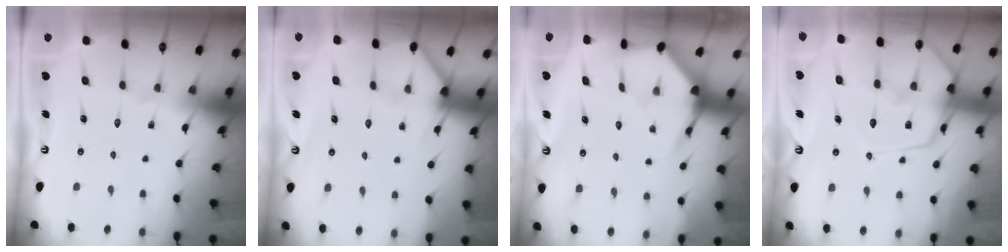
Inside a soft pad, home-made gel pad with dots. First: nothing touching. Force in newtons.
{"total": 3.7, "press": 3.7, "slide": 0.5}
{"total": 4.0, "press": 3.9, "slide": 0.4}
{"total": 14.0, "press": 13.9, "slide": 1.4}